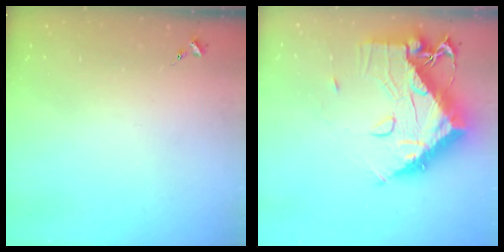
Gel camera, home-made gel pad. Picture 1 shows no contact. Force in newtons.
{"total": 18.2, "press": 18.1, "slide": 1.9}